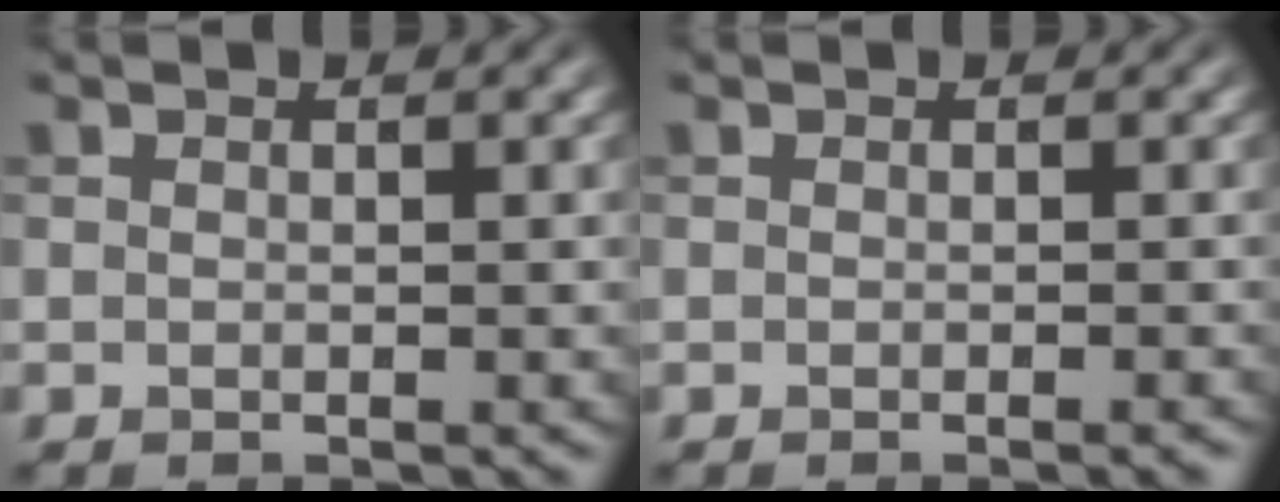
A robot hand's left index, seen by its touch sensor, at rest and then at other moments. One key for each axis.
{"total": 1.1, "fx": -0.6, "fy": 0.3, "fz": 1.0, "tx": -0.007, "ty": -0.001, "tz": -0.010}